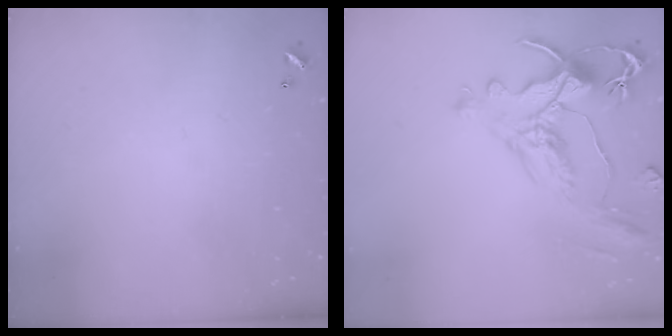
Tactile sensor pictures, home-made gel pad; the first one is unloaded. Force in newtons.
{"total": 1.5, "press": 0.7, "slide": 1.3}